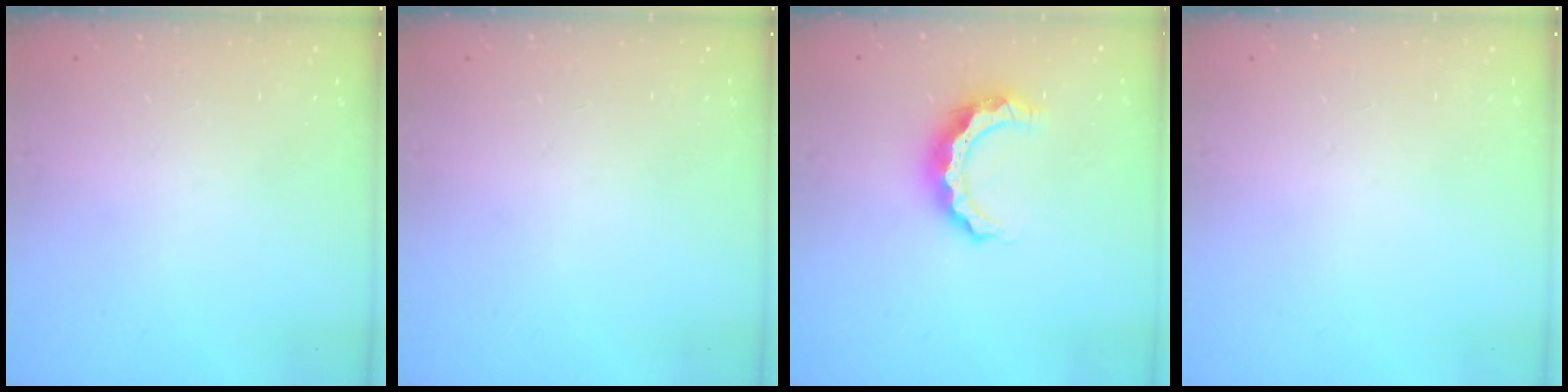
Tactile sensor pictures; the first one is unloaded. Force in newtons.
{"total": 0.0}
{"total": 8.4, "press": 8.4, "slide": 0.3}
{"total": 0.0}